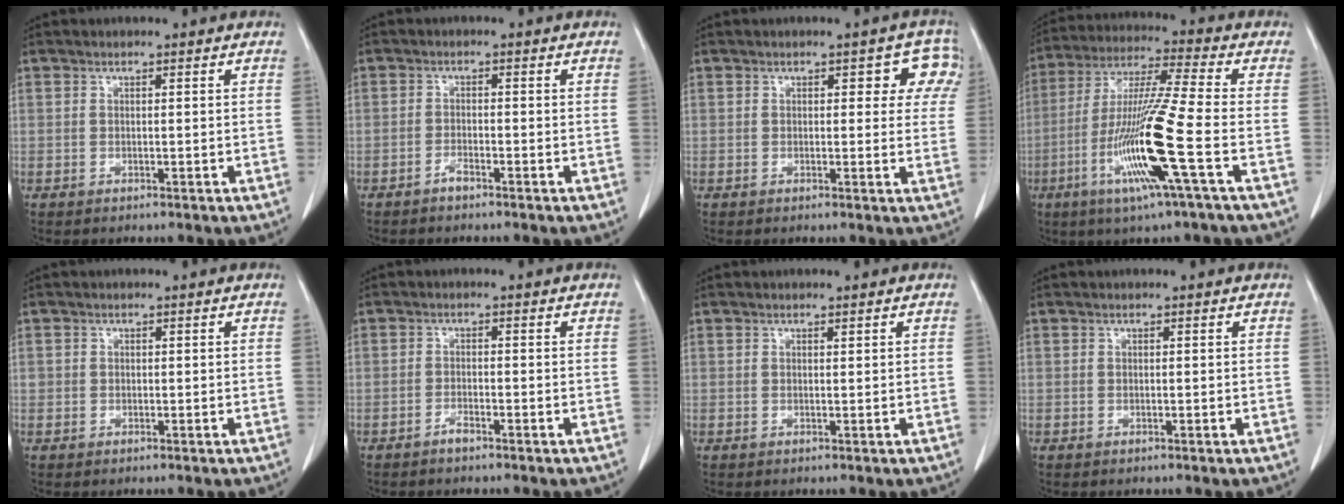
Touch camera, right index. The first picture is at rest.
{"total": 1.4, "force": [-1.2, 0.2, 0.6], "torque": [-0.012, 0.001, -0.022]}
{"total": 5.0, "force": [2.2, 3.1, 3.2], "torque": [-0.006, 0.012, 0.015]}
{"total": 15.3, "force": [-5.0, -1.3, 14.4], "torque": [-0.290, -0.021, -0.103]}
{"total": 0.7, "force": [0.0, 0.7, 0.1], "torque": [0.005, 0.005, -0.001]}
{"total": 1.4, "force": [-1.2, 0.2, 0.7], "torque": [-0.013, 0.001, -0.023]}
{"total": 0.0}
{"total": 0.0}